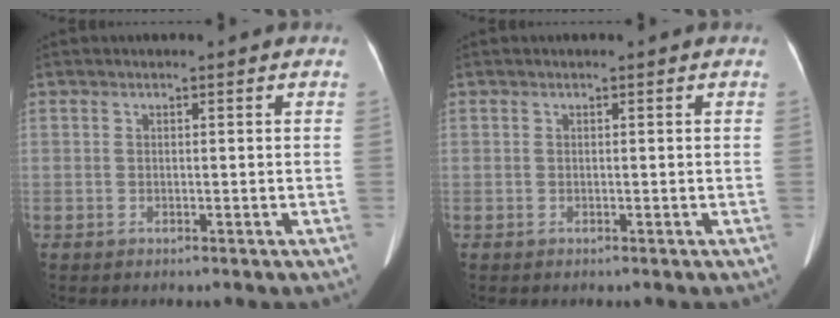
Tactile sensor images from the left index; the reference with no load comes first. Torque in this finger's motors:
{"motor_torque": [-0.04, -0.21, 0.00, 0.00]}